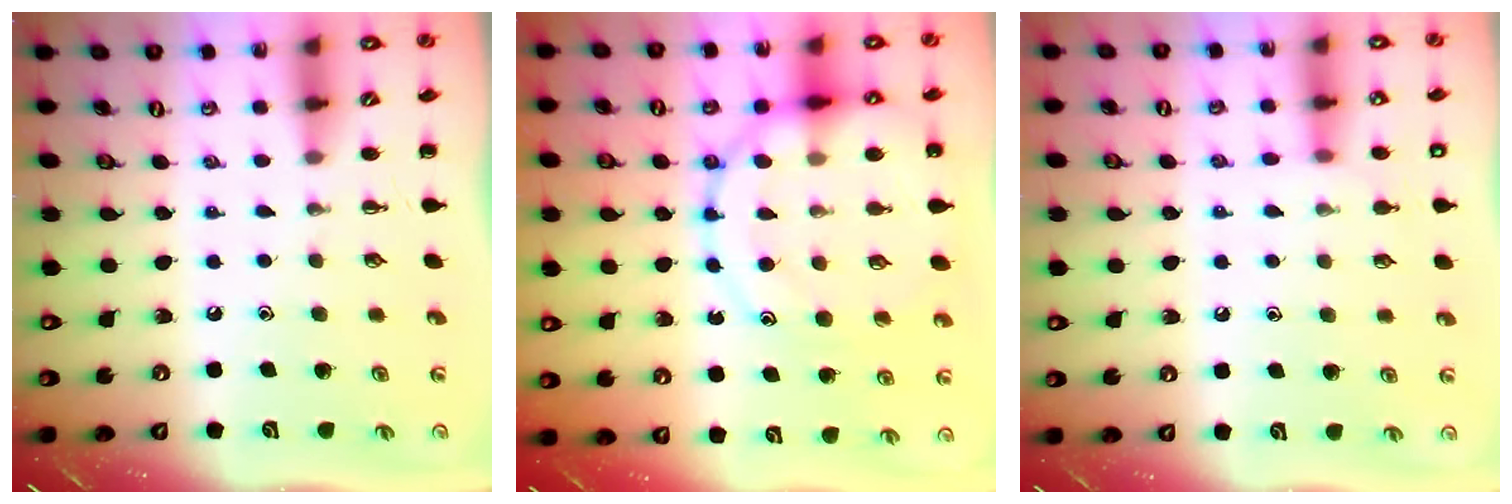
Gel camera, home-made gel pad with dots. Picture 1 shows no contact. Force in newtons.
{"total": 16.9, "press": 16.7, "slide": 2.5}
{"total": 6.9, "press": 6.8, "slide": 1.6}